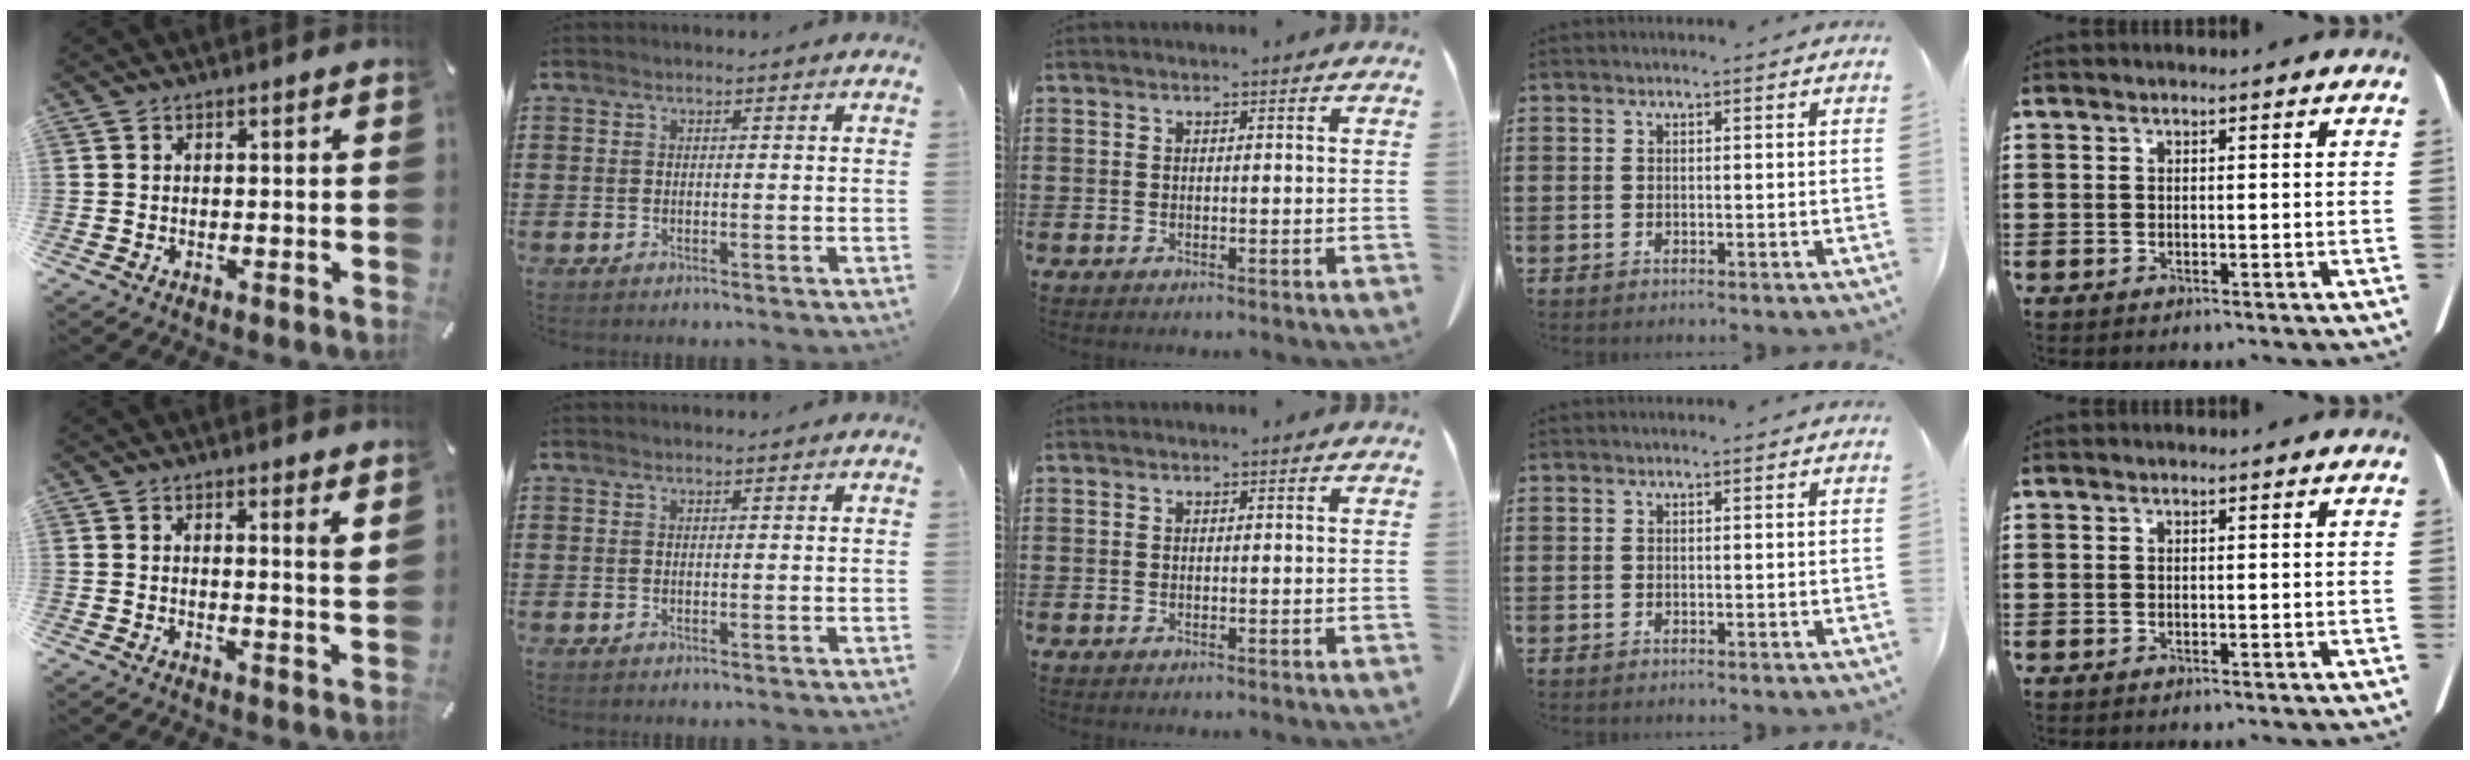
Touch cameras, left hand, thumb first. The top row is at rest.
{"thumb": {"total": 3.0, "force": [2.4, -0.1, 1.9], "torque": [-0.027, -0.020, 0.037]}}